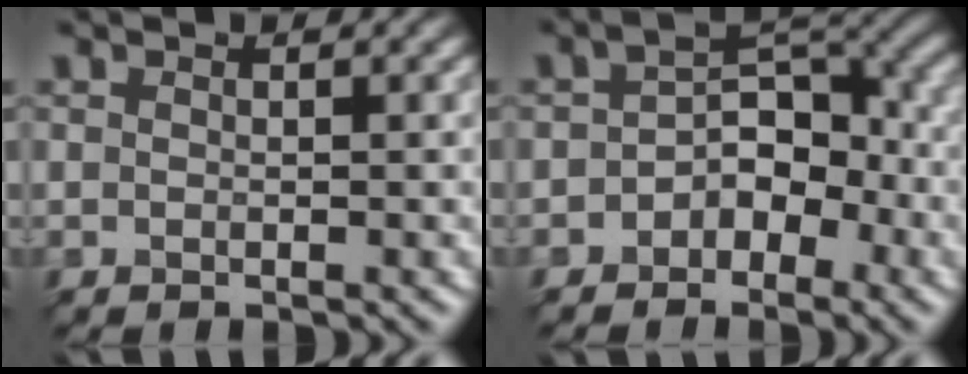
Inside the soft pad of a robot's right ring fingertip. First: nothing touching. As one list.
[{"total": 3.1, "force": [-1.8, 1.9, 1.6], "torque": [-0.034, 0.013, -0.028]}]